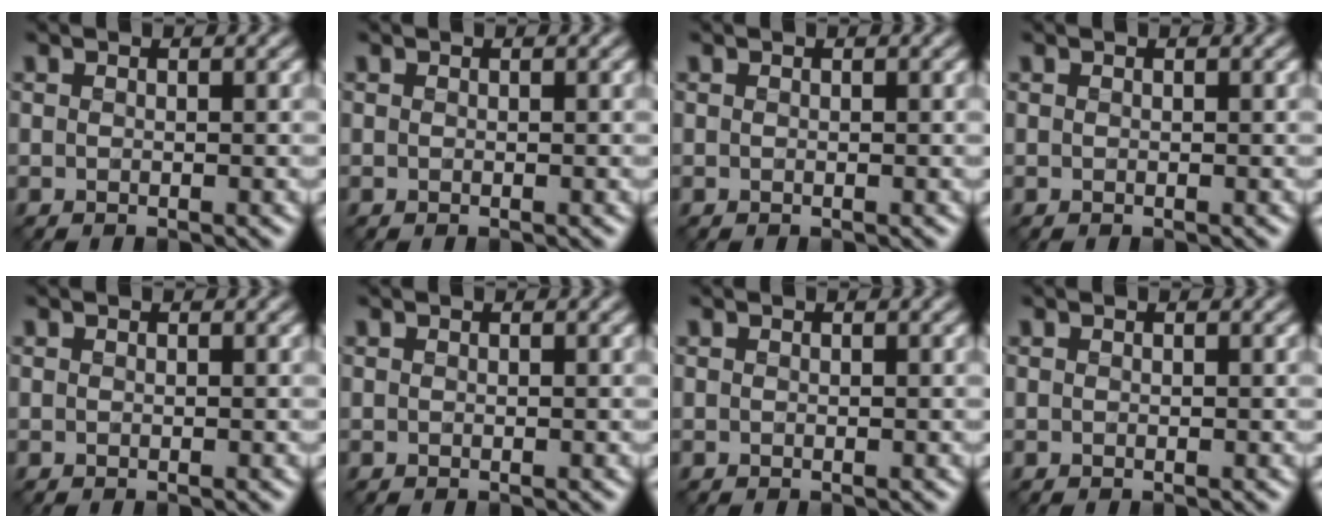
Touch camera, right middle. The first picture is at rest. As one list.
[{"total": 0.0}, {"total": 0.0}, {"total": 0.0}, {"total": 0.0}, {"total": 0.0}, {"total": 0.0}, {"total": 0.0}]